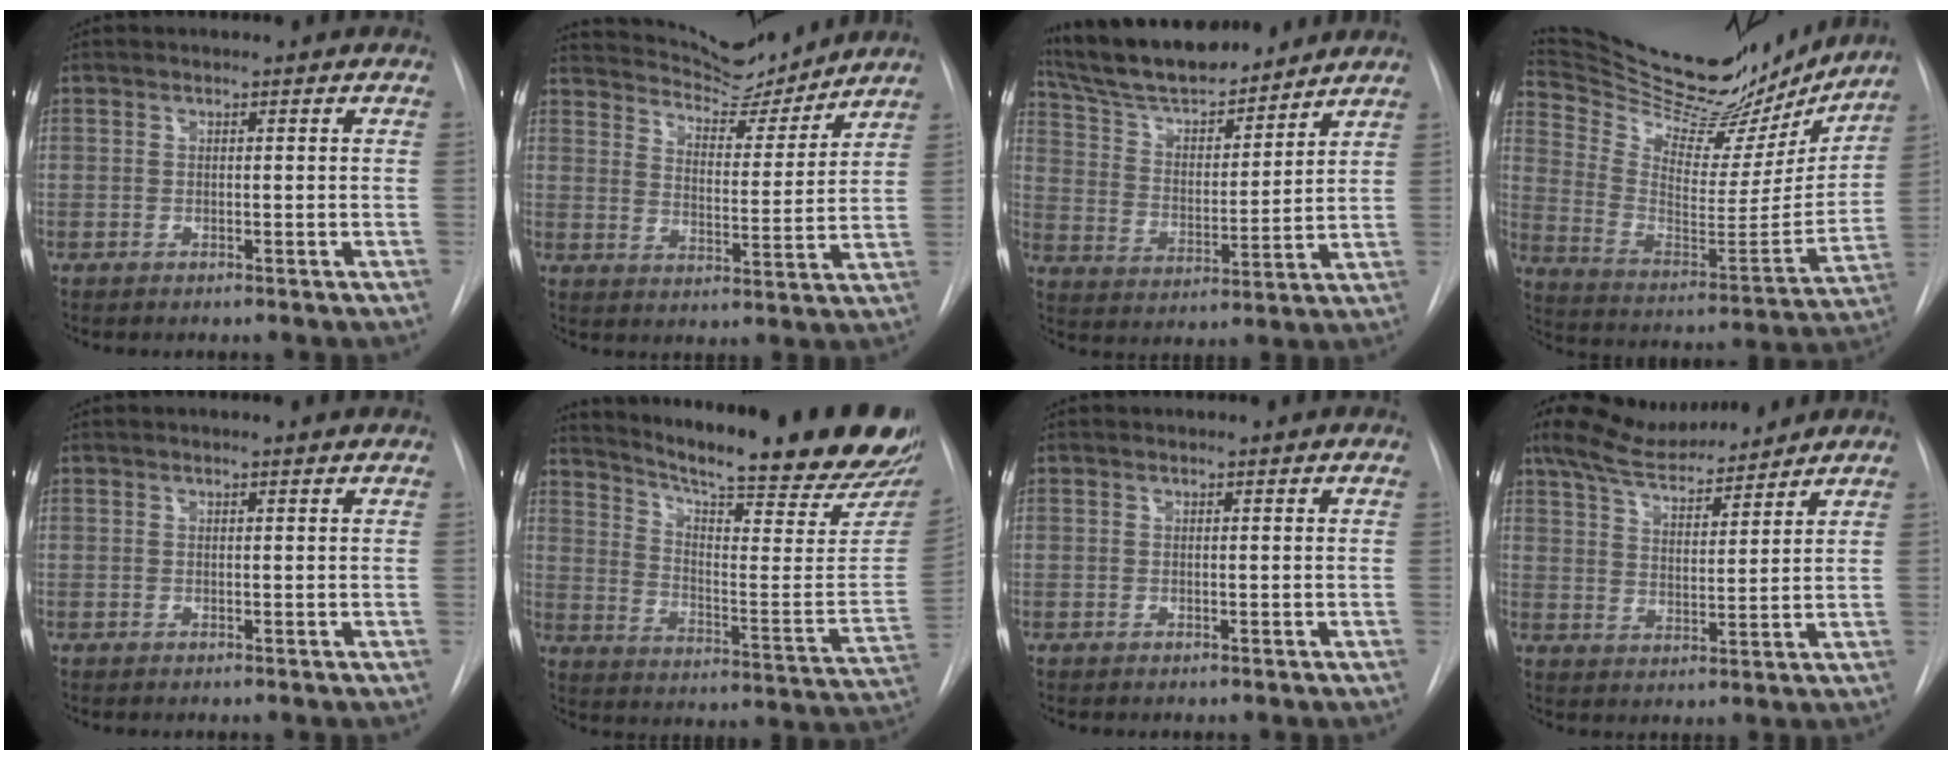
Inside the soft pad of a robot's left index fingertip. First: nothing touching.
{"total": 13.0, "force": [12.4, 1.8, 3.2], "torque": [-0.053, -0.017, 0.184]}
{"total": 16.8, "force": [15.1, 3.3, 6.7], "torque": [-0.118, 0.011, 0.257]}
{"total": 27.0, "force": [24.1, 7.0, 10.1], "torque": [-0.167, -0.038, 0.349]}
{"total": 1.5, "force": [1.4, -0.2, 0.3], "torque": [-0.009, 0.000, 0.013]}
{"total": 30.6, "force": [25.4, 3.7, 16.7], "torque": [-0.235, -0.097, 0.323]}
{"total": 0.0}
{"total": 10.7, "force": [9.6, 1.8, 4.4], "torque": [-0.077, 0.006, 0.165]}